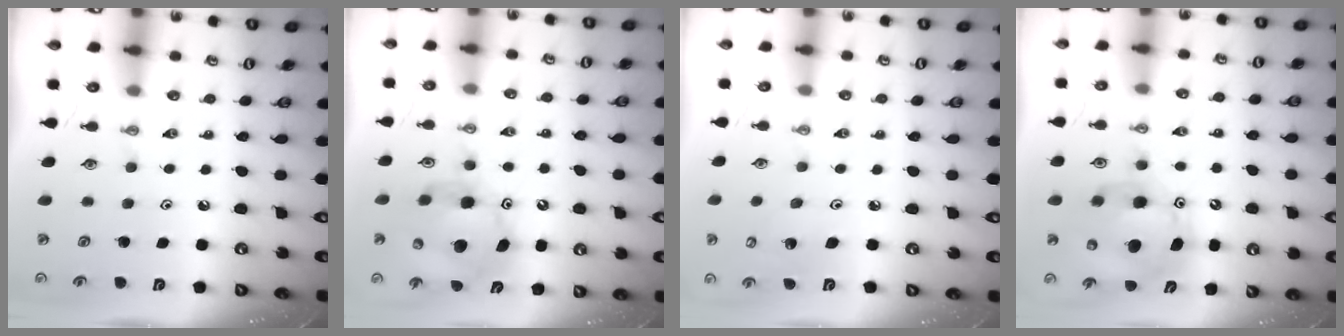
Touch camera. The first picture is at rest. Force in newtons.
{"total": 12.0, "press": 11.9, "slide": 0.8}
{"total": 5.4, "press": 5.2, "slide": 1.6}
{"total": 13.3, "press": 13.1, "slide": 2.4}